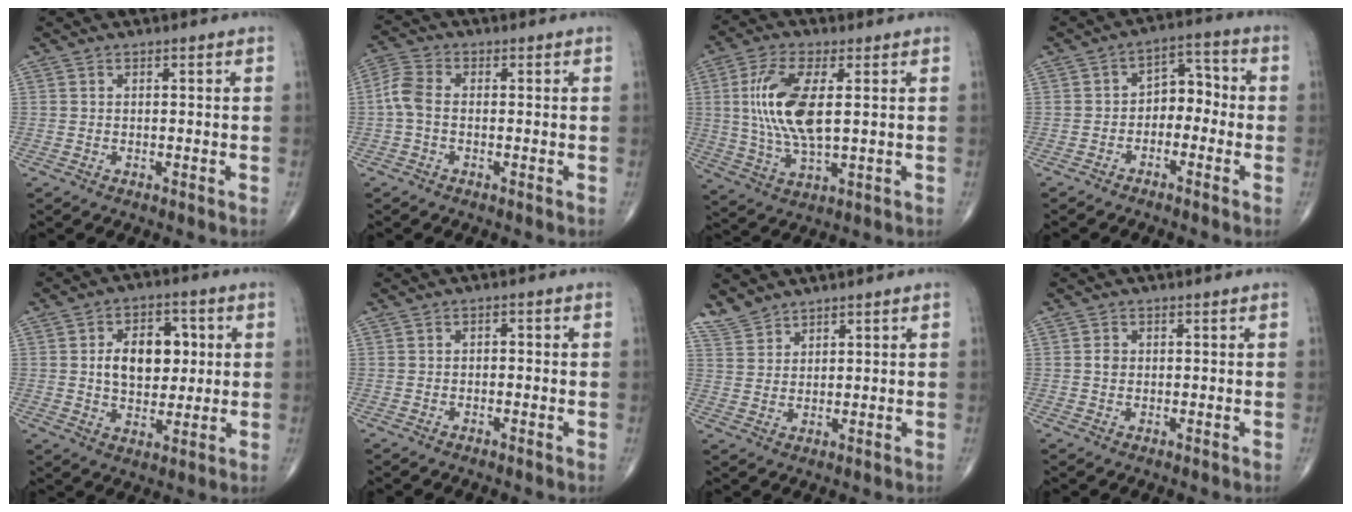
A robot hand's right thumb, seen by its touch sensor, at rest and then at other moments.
{"total": 4.7, "force": [-0.5, 2.9, 3.6], "torque": [-0.083, 0.014, -0.020]}
{"total": 13.0, "force": [1.8, 5.1, 11.9], "torque": [-0.250, -0.009, 0.038]}
{"total": 6.4, "force": [-1.9, 4.5, 4.2], "torque": [-0.030, 0.042, -0.046]}
{"total": 11.3, "force": [1.7, 7.4, 8.4], "torque": [-0.095, 0.003, 0.030]}
{"total": 1.1, "force": [-0.4, 0.8, 0.6], "torque": [0.003, 0.006, -0.011]}
{"total": 3.8, "force": [3.5, 1.3, 0.5], "torque": [-0.005, -0.008, 0.076]}
{"total": 1.3, "force": [0.1, 1.2, 0.7], "torque": [-0.008, 0.002, 0.003]}